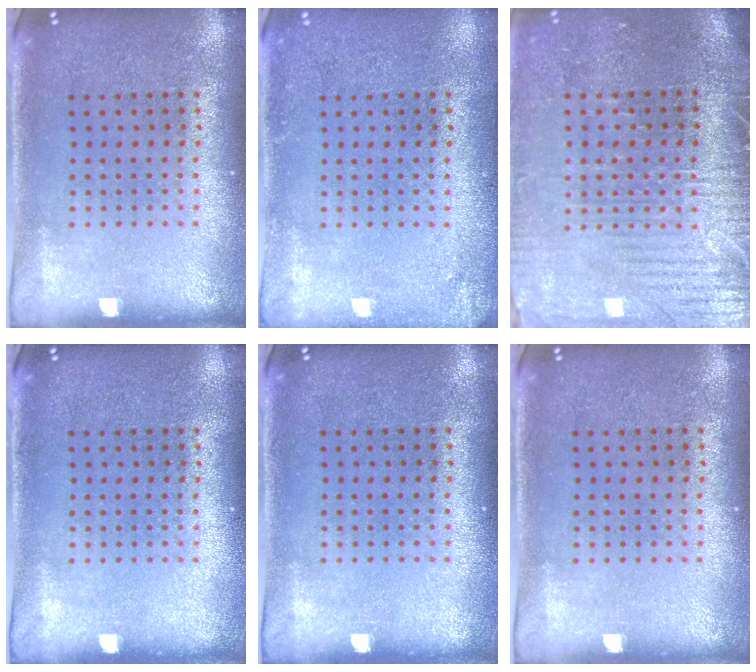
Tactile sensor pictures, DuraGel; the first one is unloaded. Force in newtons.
{"total": 1.2, "press": 1.2, "slide": 0.0}
{"total": 3.7, "press": 3.3, "slide": 1.6}
{"total": 0.0}
{"total": 0.0}
{"total": 0.0}